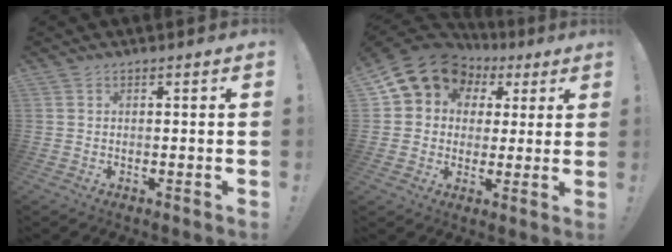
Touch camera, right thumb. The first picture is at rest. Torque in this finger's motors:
{"motor_torque": [0.71, 0.71, 0.46, -0.28, 0.06]}